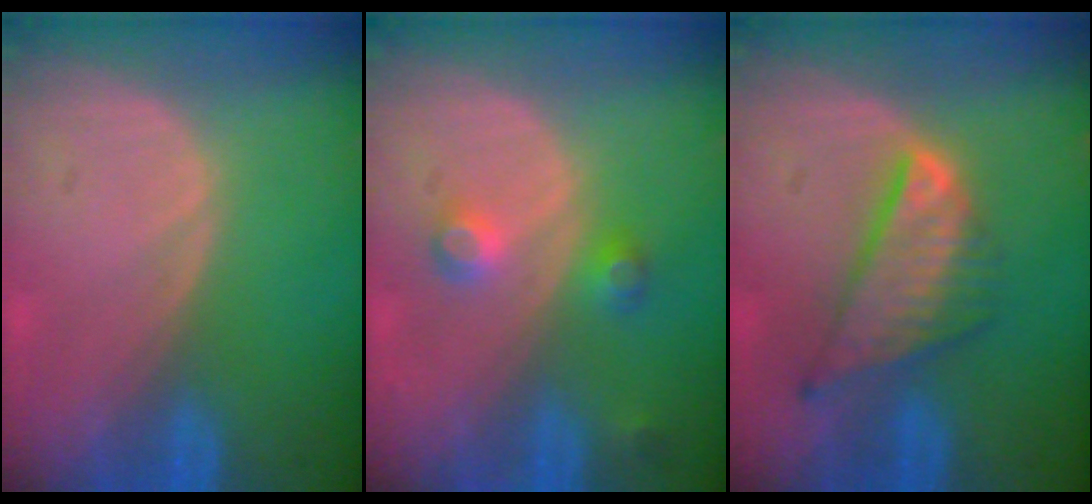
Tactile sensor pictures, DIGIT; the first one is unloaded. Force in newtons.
{"total": 3.6, "press": 3.4, "slide": 1.2}
{"total": 8.1, "press": 6.9, "slide": 4.2}